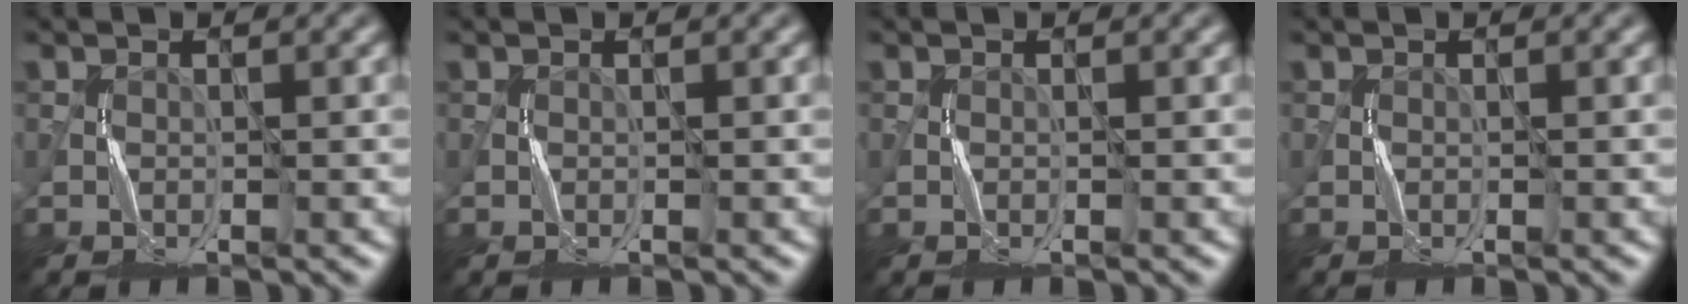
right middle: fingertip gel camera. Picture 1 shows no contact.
{"total": 0.0}
{"total": 0.0}
{"total": 0.0}